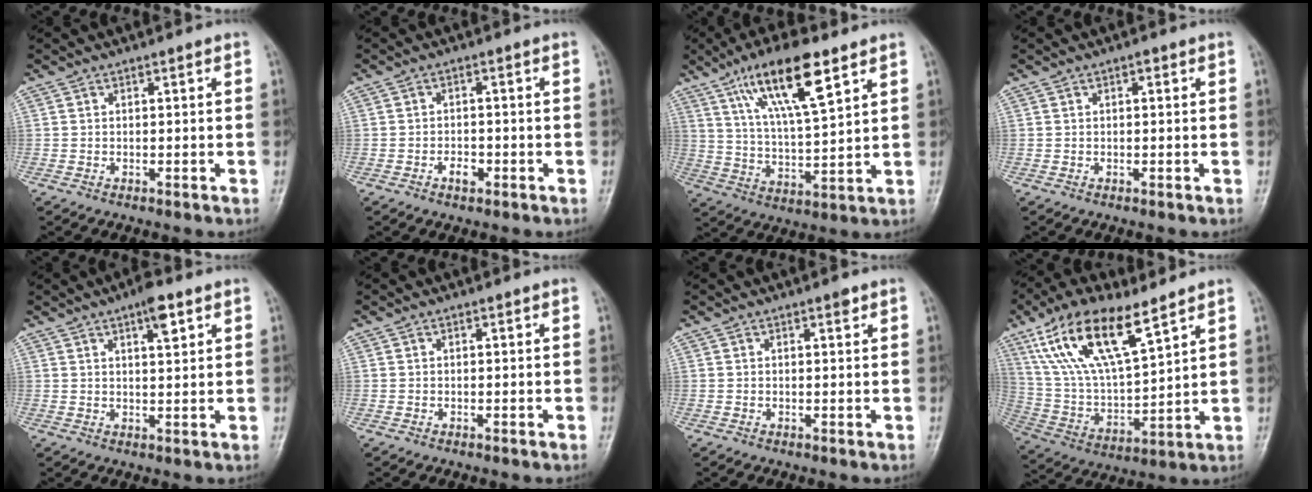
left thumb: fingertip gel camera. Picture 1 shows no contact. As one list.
[{"total": 2.5, "force": [-1.2, 1.5, 1.6], "torque": [-0.019, 0.009, -0.020]}, {"total": 14.9, "force": [8.3, 3.9, 11.8], "torque": [-0.199, -0.029, 0.153]}, {"total": 0.7, "force": [0.2, 0.3, 0.6], "torque": [-0.006, 0.002, 0.002]}, {"total": 4.8, "force": [2.6, 1.5, 3.8], "torque": [-0.051, -0.009, 0.039]}, {"total": 0.0}, {"total": 1.0, "force": [0.6, 0.3, 0.7], "torque": [-0.009, -0.003, 0.008]}, {"total": 18.3, "force": [10.5, 6.4, 13.5], "torque": [-0.249, -0.033, 0.209]}]